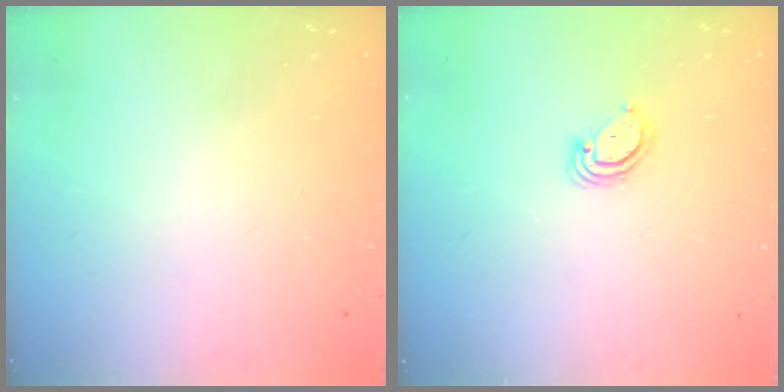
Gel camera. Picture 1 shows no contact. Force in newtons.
{"total": 3.6, "press": 3.6, "slide": 0.2}